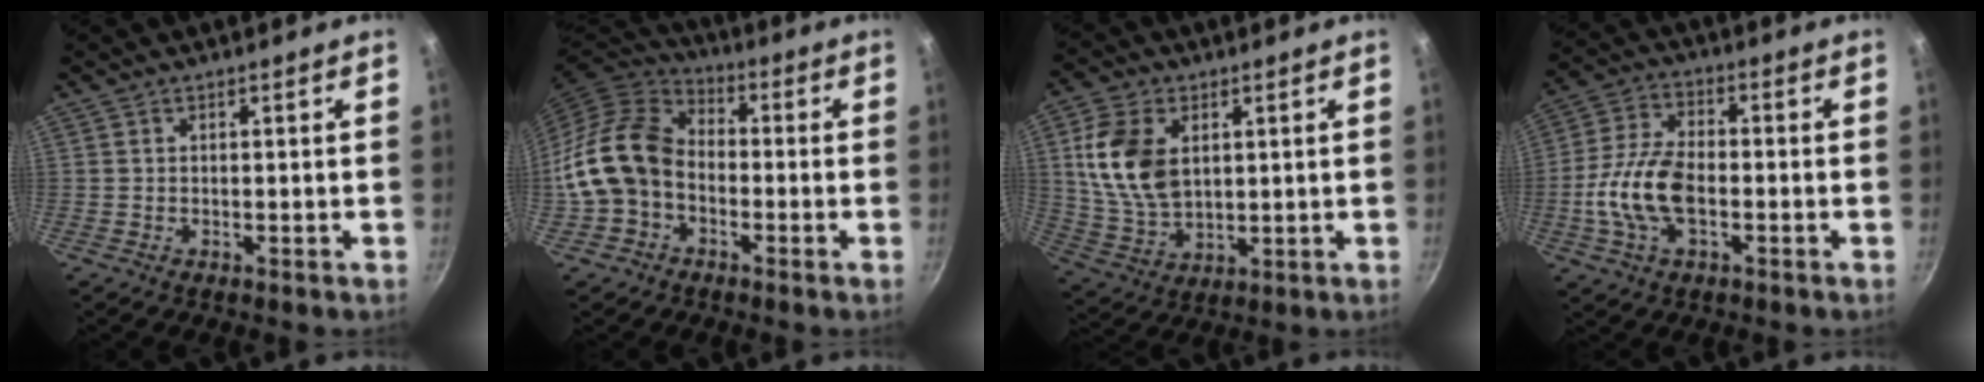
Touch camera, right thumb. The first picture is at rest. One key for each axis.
{"total": 14.2, "fx": -2.7, "fy": 10.9, "fz": 8.7, "tx": -0.139, "ty": 0.042, "tz": -0.066}
{"total": 13.4, "fx": 3.1, "fy": 8.8, "fz": 9.7, "tx": -0.171, "ty": -0.016, "tz": 0.069}
{"total": 12.4, "fx": -2.5, "fy": 6.9, "fz": 10.0, "tx": -0.193, "ty": 0.028, "tz": -0.057}